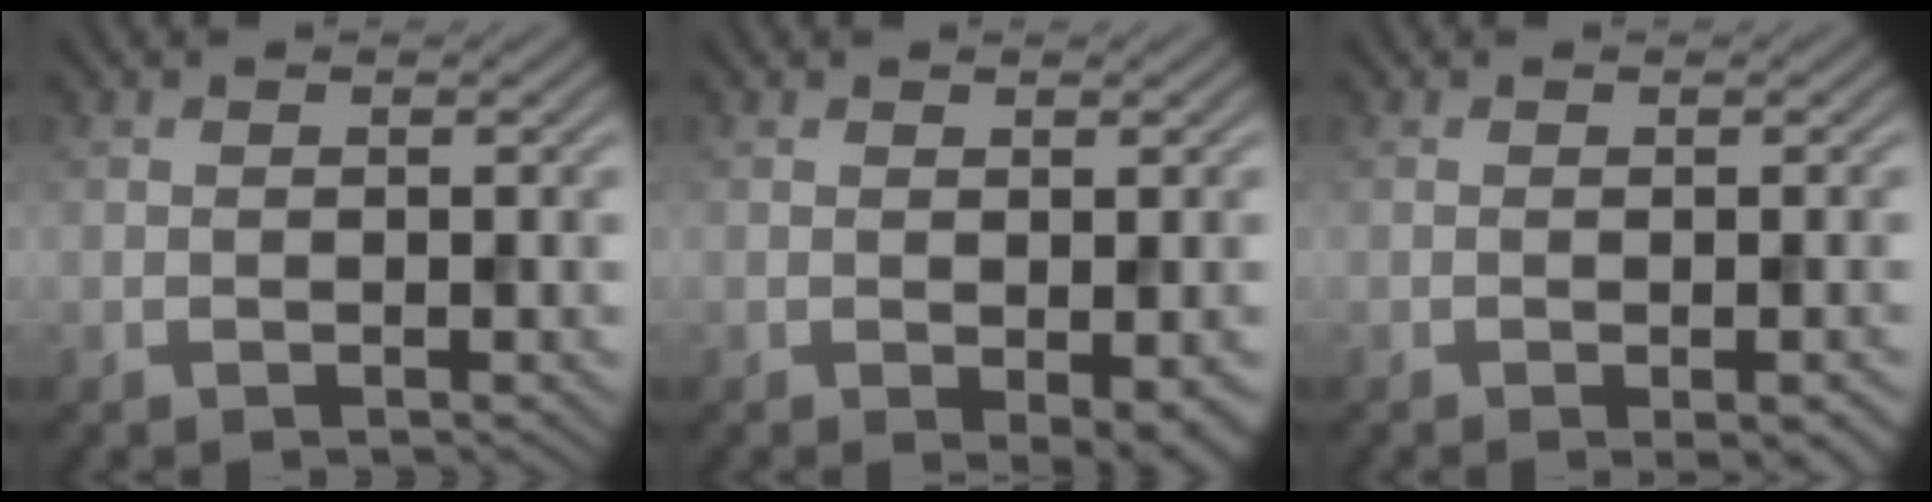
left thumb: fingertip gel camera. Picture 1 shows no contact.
{"total": 3.4, "force": [-1.1, 1.0, 3.0], "torque": [-0.043, -0.010, -0.010]}
{"total": 2.8, "force": [-1.2, 0.7, 2.4], "torque": [-0.032, 0.000, -0.015]}